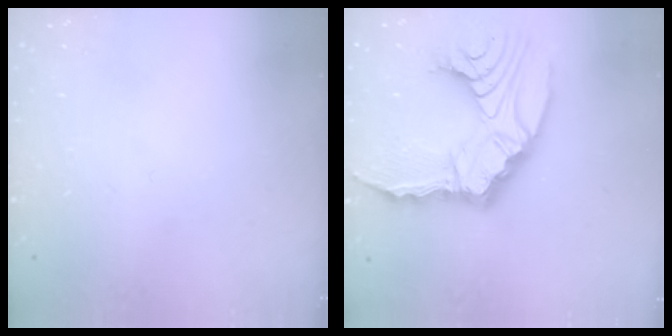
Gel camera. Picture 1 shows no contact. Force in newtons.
{"total": 23.5, "press": 23.3, "slide": 3.0}